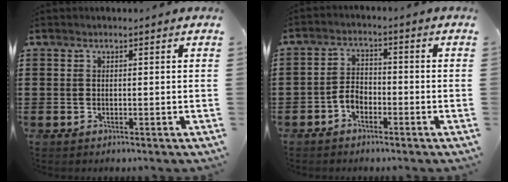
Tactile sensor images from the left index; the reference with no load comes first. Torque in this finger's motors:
{"motor_torque": [0.29, 0.06, 0.26, 0.04]}